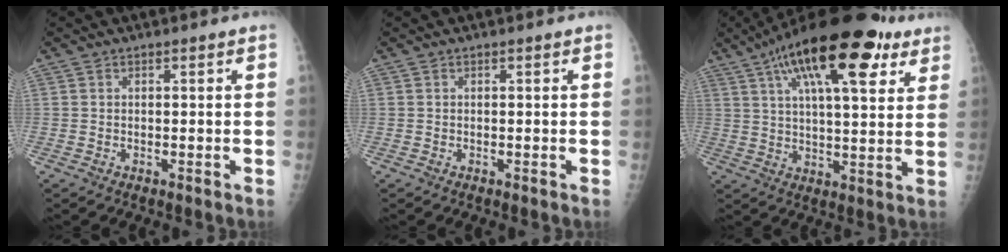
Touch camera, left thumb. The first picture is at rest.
{"total": 0.0}
{"total": 22.7, "force": [12.0, 7.9, 17.5], "torque": [-0.259, -0.008, 0.182]}